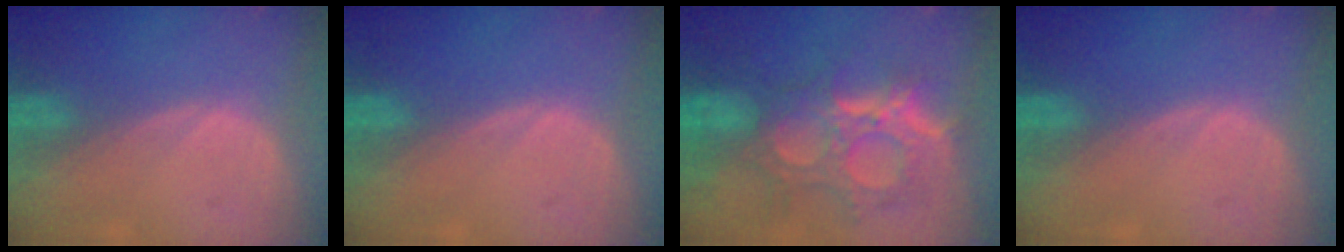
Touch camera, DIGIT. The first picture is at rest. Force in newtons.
{"total": 0.0}
{"total": 11.9, "press": 10.7, "slide": 5.3}
{"total": 0.0}